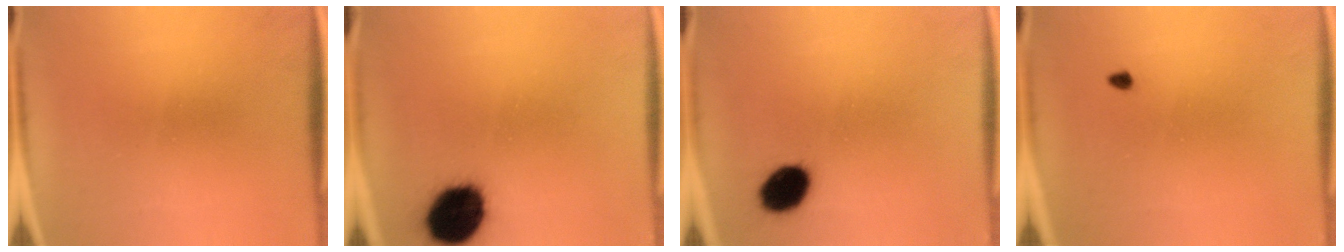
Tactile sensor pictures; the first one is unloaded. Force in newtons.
{"total": 14.5}
{"total": 8.2}
{"total": 0.7}